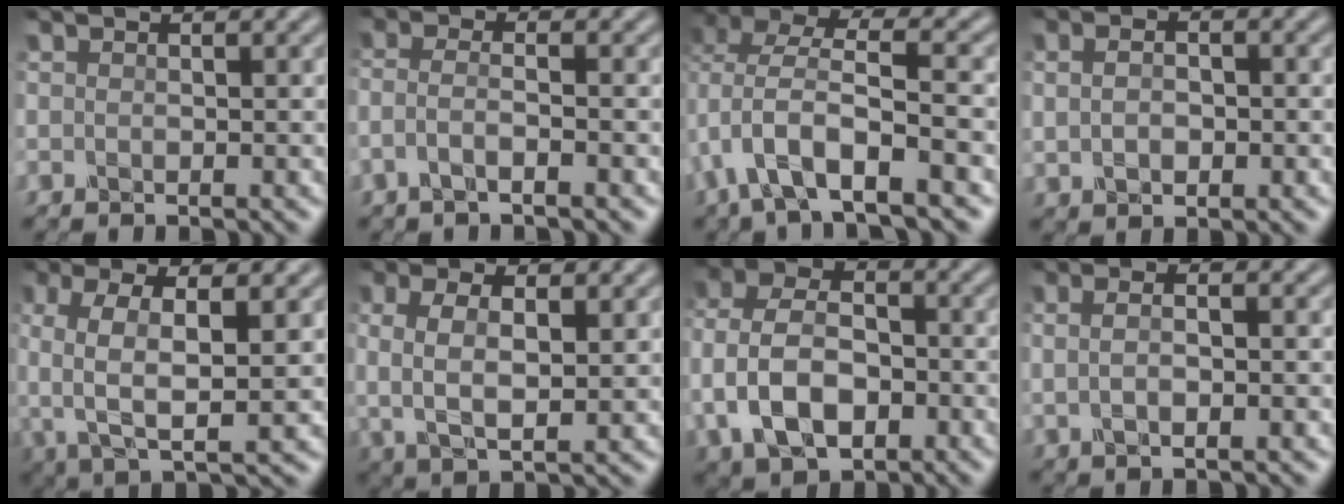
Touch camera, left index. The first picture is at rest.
{"total": 2.3, "force": [-1.2, 0.7, 1.9], "torque": [-0.036, -0.002, -0.035]}
{"total": 7.6, "force": [-2.1, 3.2, 6.5], "torque": [-0.126, 0.010, -0.044]}
{"total": 3.5, "force": [0.4, 2.2, 2.6], "torque": [-0.044, 0.007, 0.009]}
{"total": 5.8, "force": [0.2, 2.1, 5.4], "torque": [-0.114, -0.002, -0.001]}
{"total": 4.8, "force": [0.6, 2.0, 4.3], "torque": [-0.086, -0.002, 0.011]}
{"total": 8.1, "force": [-1.9, 5.6, 5.6], "torque": [-0.121, 0.001, -0.048]}
{"total": 3.8, "force": [0.7, 1.8, 3.3], "torque": [-0.047, 0.007, 0.005]}